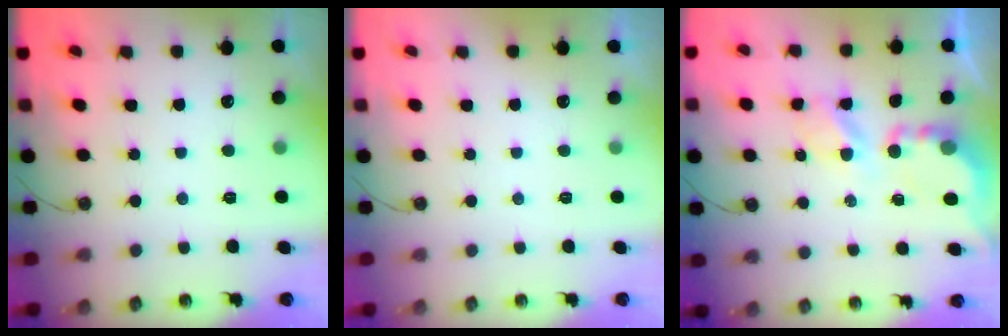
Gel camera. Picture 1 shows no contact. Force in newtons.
{"total": 0.0}
{"total": 6.8, "press": 6.7, "slide": 0.5}